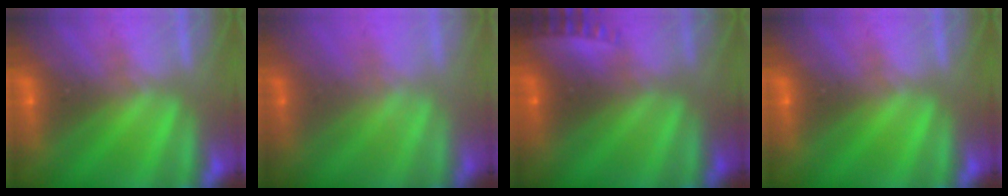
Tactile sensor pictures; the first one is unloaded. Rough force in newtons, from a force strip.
{"total": 1.1}
{"total": 2.3}
{"total": 0.0}